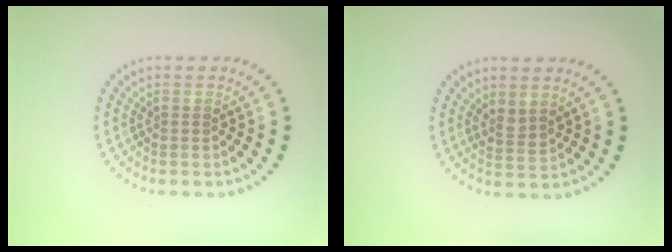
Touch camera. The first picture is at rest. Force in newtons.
{"total": 1.6, "press": 1.3, "slide": 1.0}